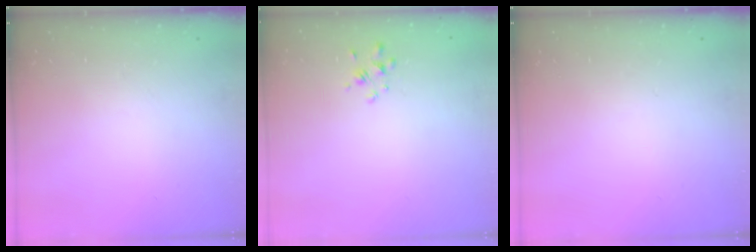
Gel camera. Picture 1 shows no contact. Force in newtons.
{"total": 2.2, "press": 2.0, "slide": 0.9}
{"total": 0.0}